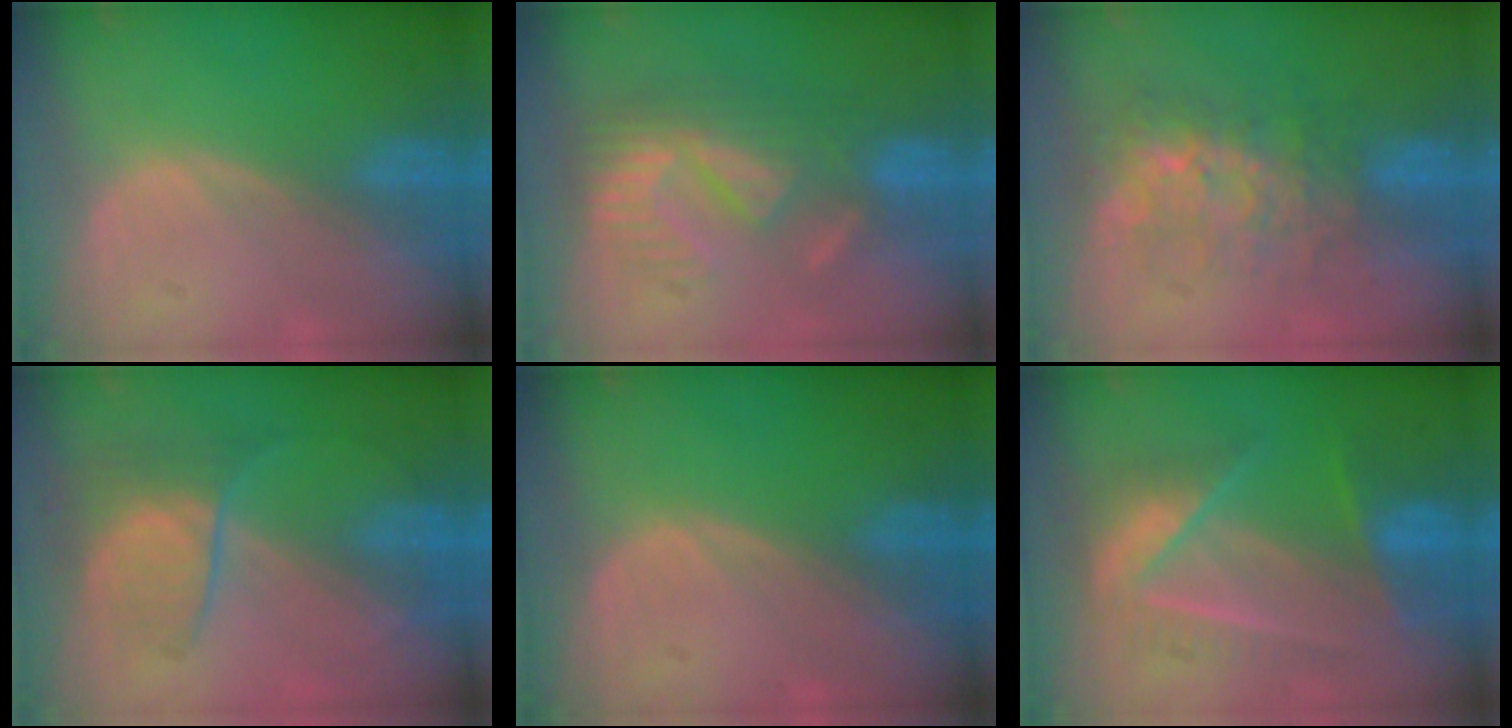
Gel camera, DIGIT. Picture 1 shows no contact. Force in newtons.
{"total": 9.5, "press": 8.2, "slide": 4.8}
{"total": 8.1, "press": 7.5, "slide": 3.1}
{"total": 6.6, "press": 6.0, "slide": 2.7}
{"total": 0.0}
{"total": 7.5, "press": 7.4, "slide": 1.1}